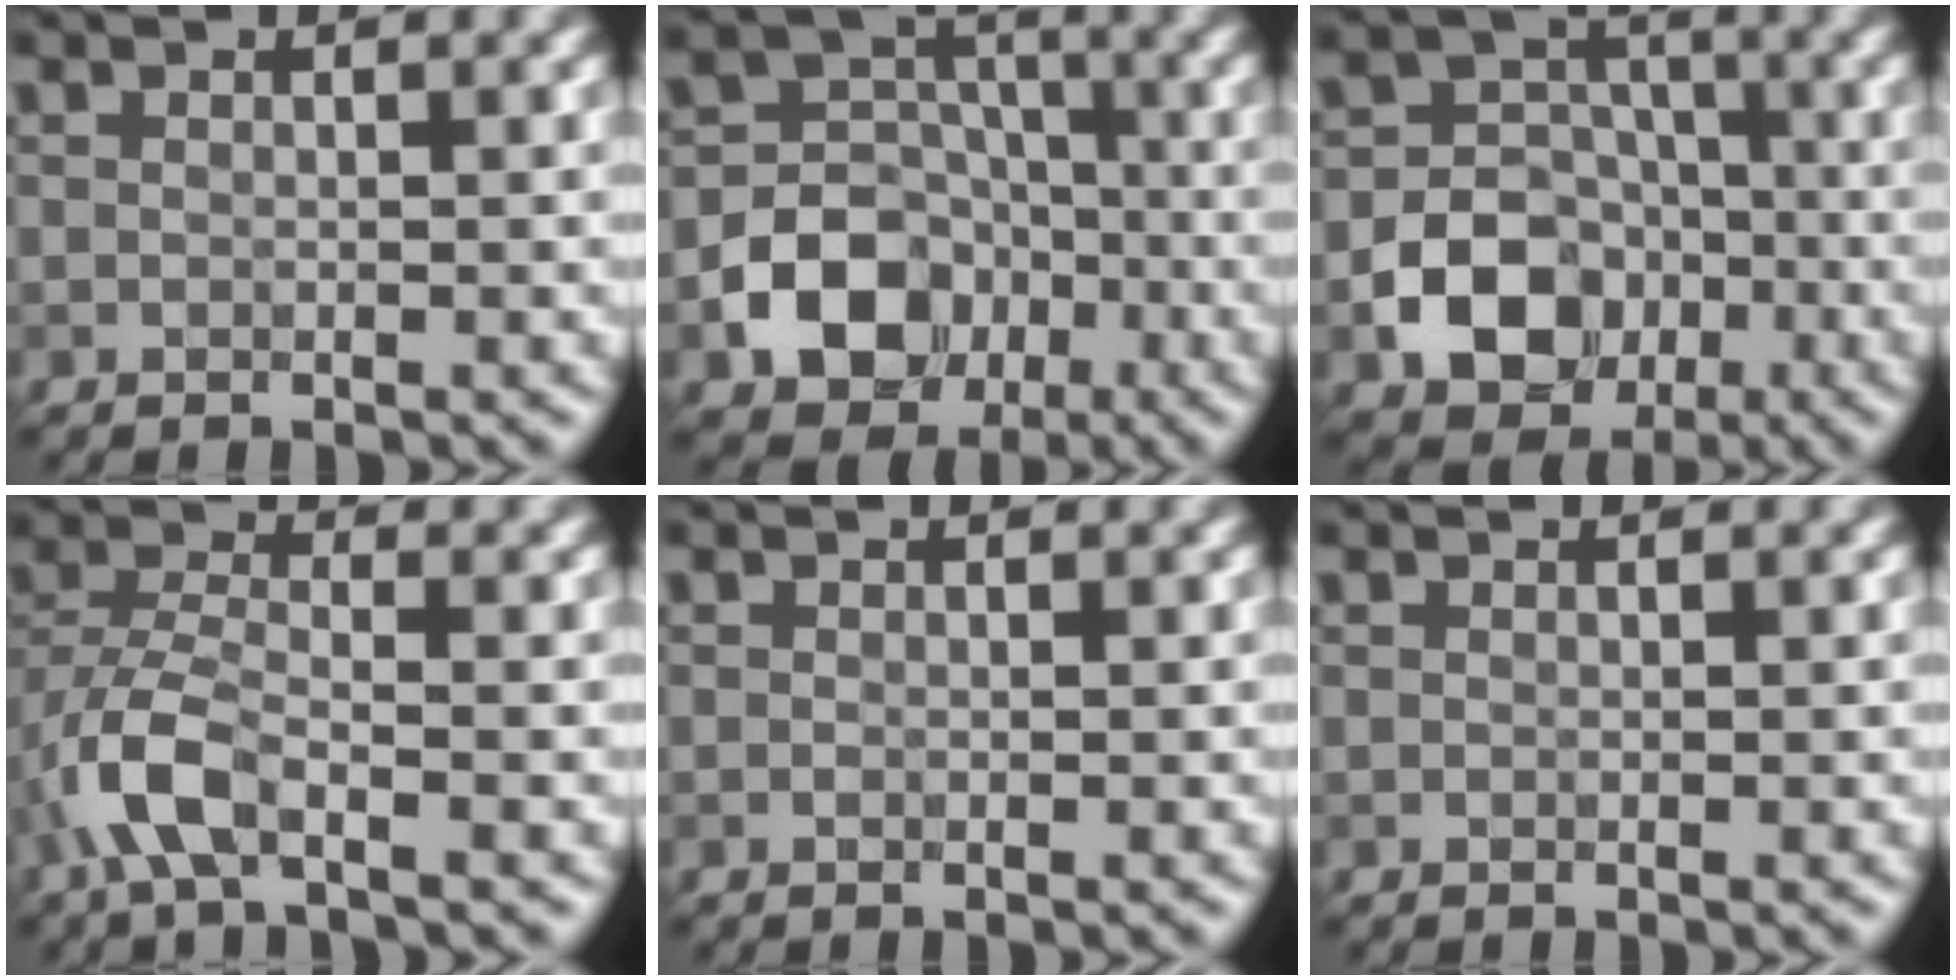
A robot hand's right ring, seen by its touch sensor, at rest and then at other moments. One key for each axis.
{"total": 9.3, "fx": -3.8, "fy": 7.7, "fz": 3.5, "tx": -0.036, "ty": -0.014, "tz": -0.092}
{"total": 8.2, "fx": -2.9, "fy": 6.9, "fz": 3.4, "tx": -0.033, "ty": -0.006, "tz": -0.074}
{"total": 4.9, "fx": -2.3, "fy": 2.0, "fz": 3.8, "tx": -0.086, "ty": 0.004, "tz": -0.053}
{"total": 0.0}
{"total": 0.0}